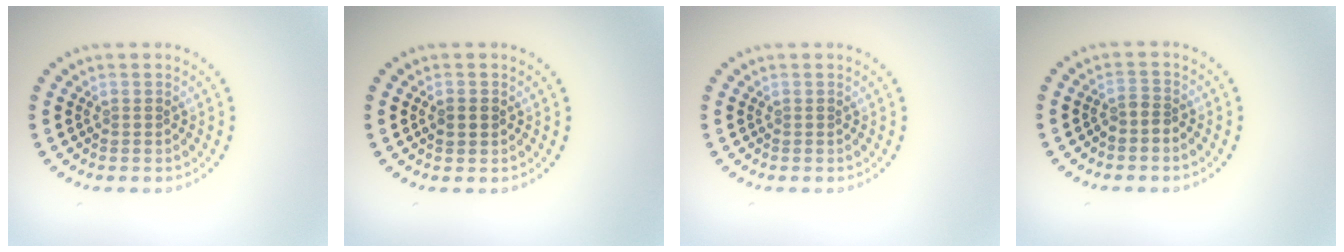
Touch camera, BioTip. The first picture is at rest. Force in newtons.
{"total": 1.9, "press": 1.9, "slide": 0.1}
{"total": 0.0}
{"total": 1.1, "press": 0.7, "slide": 0.8}